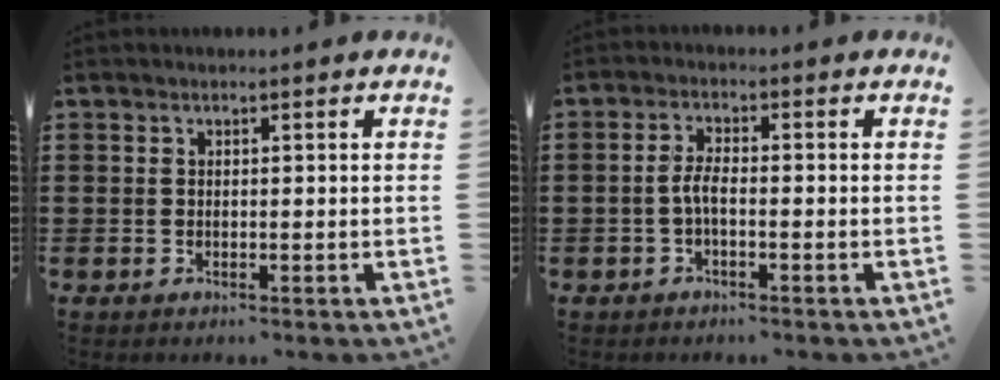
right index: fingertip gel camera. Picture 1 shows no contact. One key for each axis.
{"total": 2.9, "fx": -0.9, "fy": 0.7, "fz": 2.6, "tx": -0.063, "ty": -0.002, "tz": -0.022}